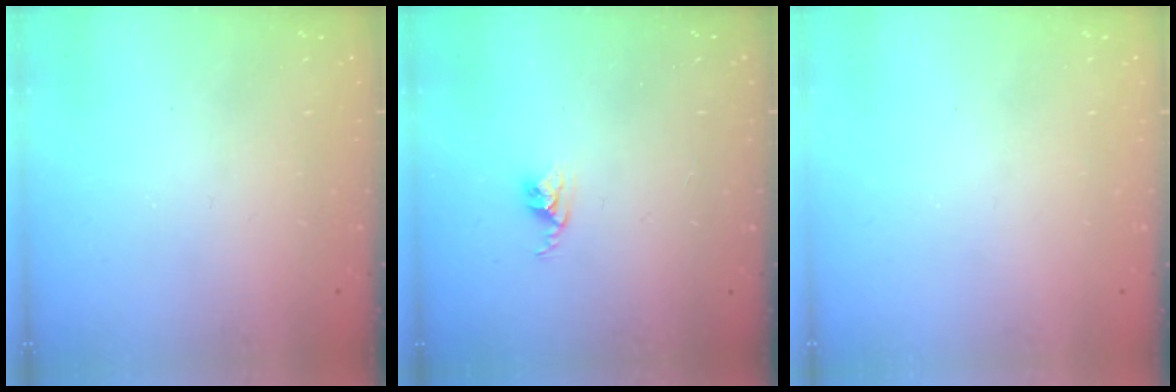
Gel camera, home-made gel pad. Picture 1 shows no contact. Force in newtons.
{"total": 2.8, "press": 2.7, "slide": 0.4}
{"total": 0.0}